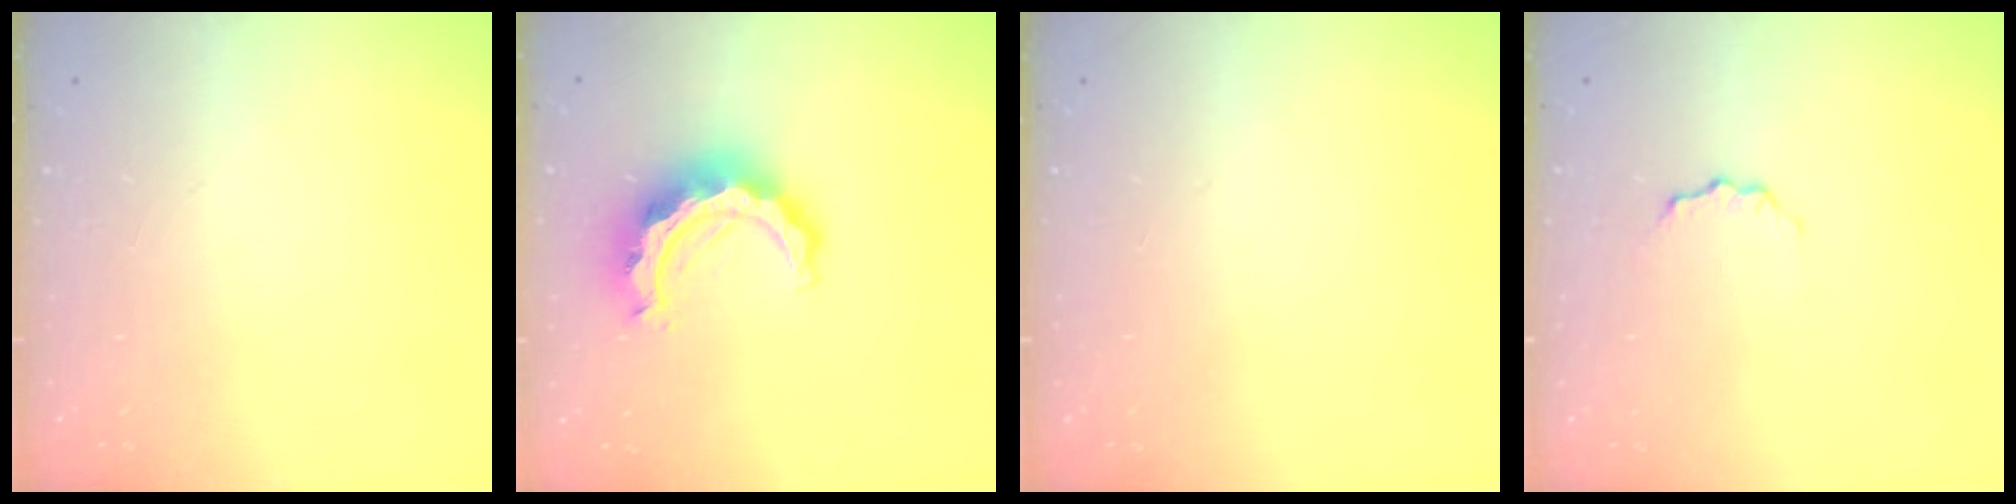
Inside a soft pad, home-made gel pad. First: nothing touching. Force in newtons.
{"total": 11.6, "press": 11.5, "slide": 1.0}
{"total": 0.0}
{"total": 3.8, "press": 3.8, "slide": 0.5}